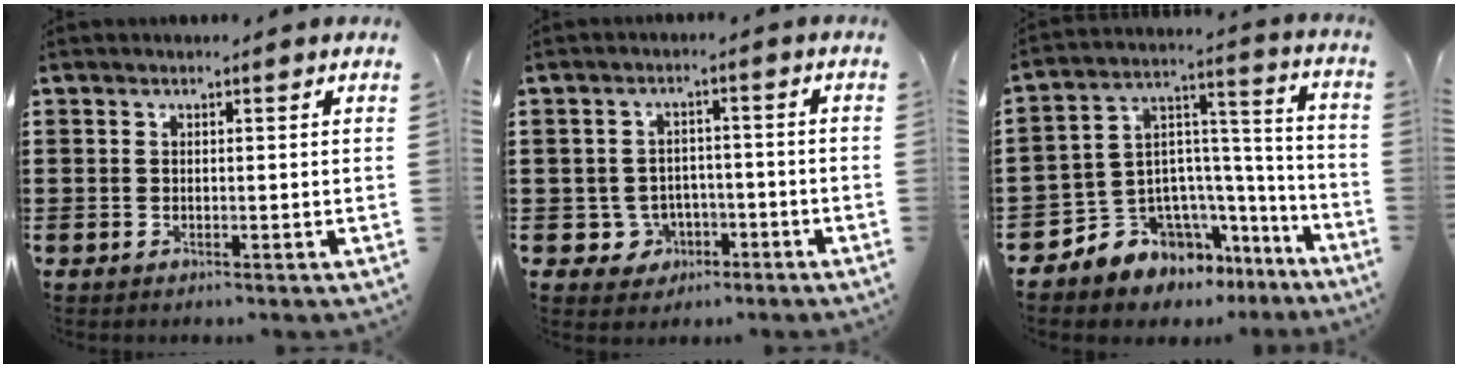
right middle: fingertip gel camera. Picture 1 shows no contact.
{"total": 4.0, "force": [-2.0, 3.3, 0.9], "torque": [-0.028, 0.008, -0.042]}
{"total": 7.9, "force": [-6.0, 5.1, 0.3], "torque": [-0.044, -0.013, -0.116]}